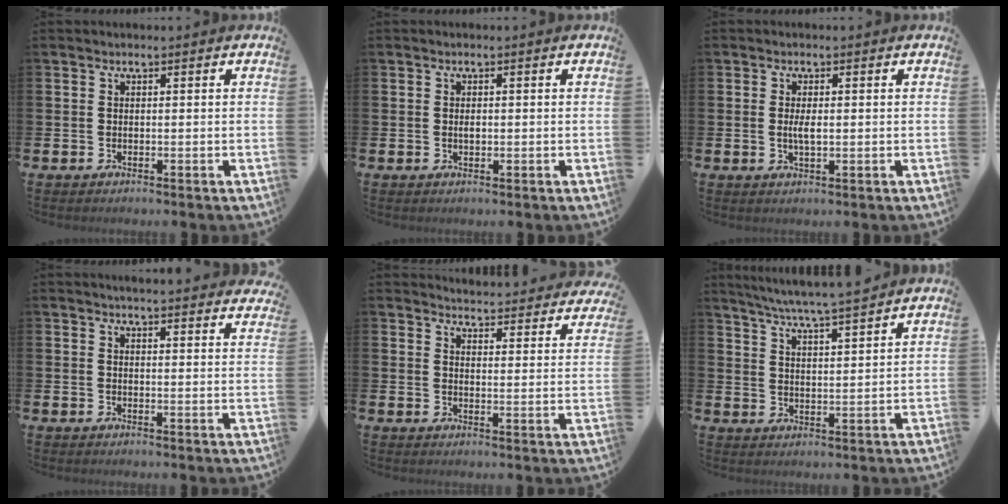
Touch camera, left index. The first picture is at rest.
{"total": 0.8, "force": [0.0, 0.5, 0.7], "torque": [-0.008, 0.000, -0.002]}
{"total": 2.2, "force": [0.1, 0.8, 2.0], "torque": [-0.033, -0.001, -0.001]}
{"total": 3.4, "force": [3.4, -0.2, 0.1], "torque": [-0.004, -0.018, 0.061]}
{"total": 4.7, "force": [4.7, 0.4, 0.2], "torque": [-0.007, -0.038, 0.080]}
{"total": 6.1, "force": [5.8, -0.4, 1.8], "torque": [-0.055, -0.034, 0.102]}